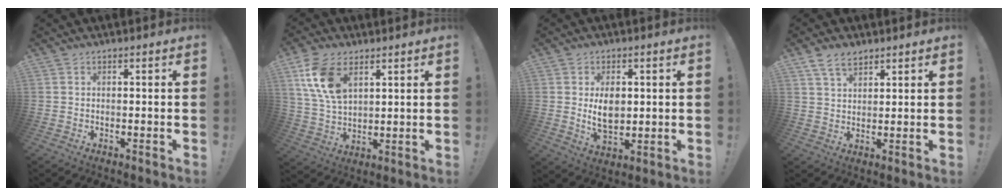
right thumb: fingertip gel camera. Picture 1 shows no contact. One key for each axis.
{"total": 13.1, "fx": 6.6, "fy": 7.7, "fz": 8.3, "tx": -0.163, "ty": -0.019, "tz": 0.127}
{"total": 8.0, "fx": 1.2, "fy": 5.5, "fz": 5.8, "tx": -0.092, "ty": -0.007, "tz": 0.015}
{"total": 6.4, "fx": 4.5, "fy": 3.3, "fz": 3.1, "tx": -0.060, "ty": -0.013, "tz": 0.086}